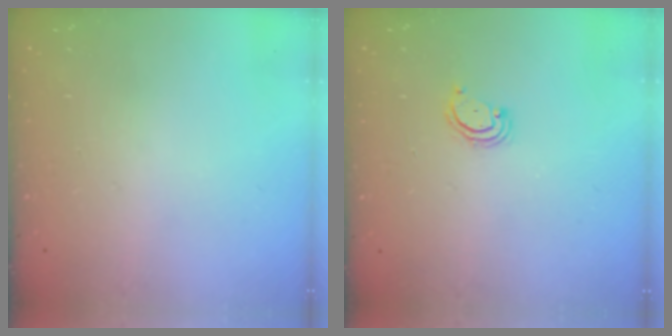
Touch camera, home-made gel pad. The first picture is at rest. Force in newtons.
{"total": 3.3, "press": 3.3, "slide": 0.5}